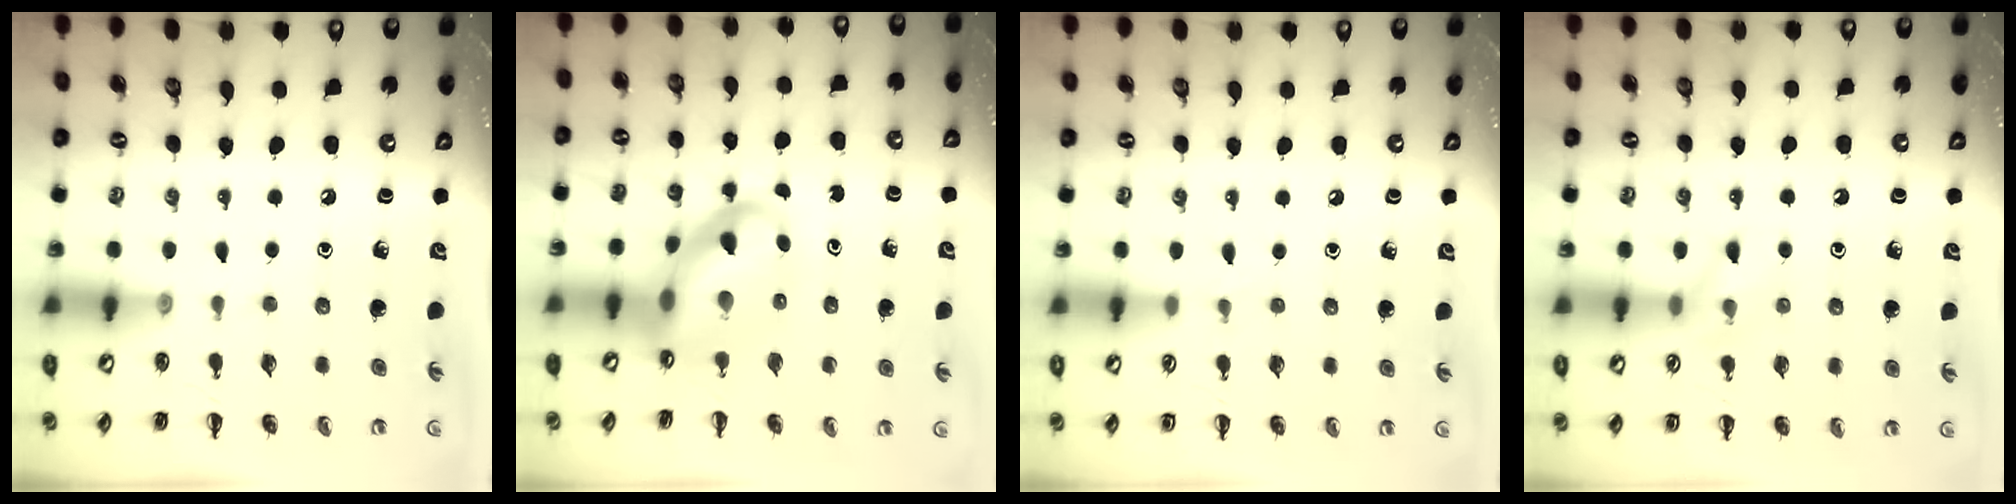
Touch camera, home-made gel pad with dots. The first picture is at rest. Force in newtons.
{"total": 10.9, "press": 10.5, "slide": 3.0}
{"total": 3.3, "press": 3.1, "slide": 1.2}
{"total": 8.5, "press": 8.4, "slide": 1.5}